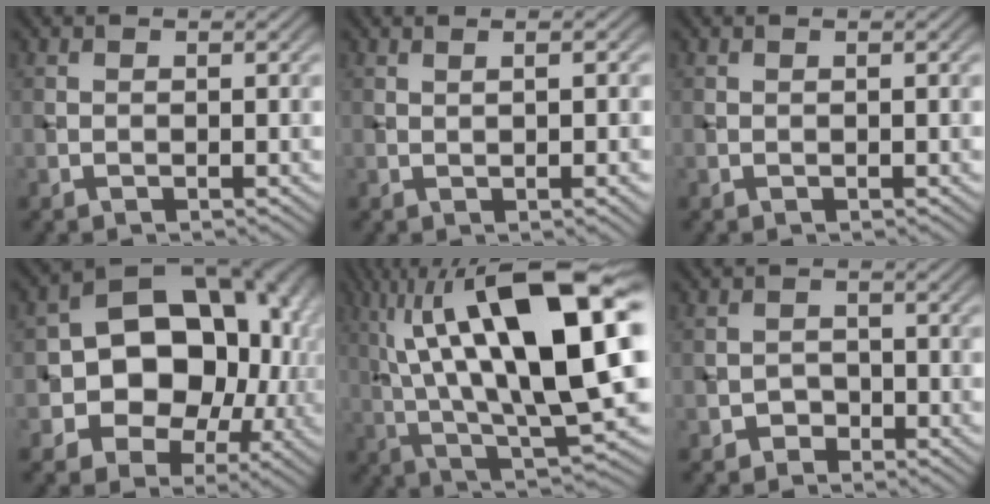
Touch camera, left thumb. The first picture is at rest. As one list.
[{"total": 3.6, "force": [0.3, 0.7, 3.6], "torque": [-0.046, 0.013, 0.004]}, {"total": 0.0}, {"total": 16.5, "force": [-1.4, 12.5, 10.7], "torque": [-0.148, -0.014, -0.026]}, {"total": 20.4, "force": [5.6, 6.5, 18.5], "torque": [-0.324, 0.036, 0.102]}, {"total": 1.7, "force": [-1.2, 1.2, 0.3], "torque": [0.000, 0.005, -0.026]}]